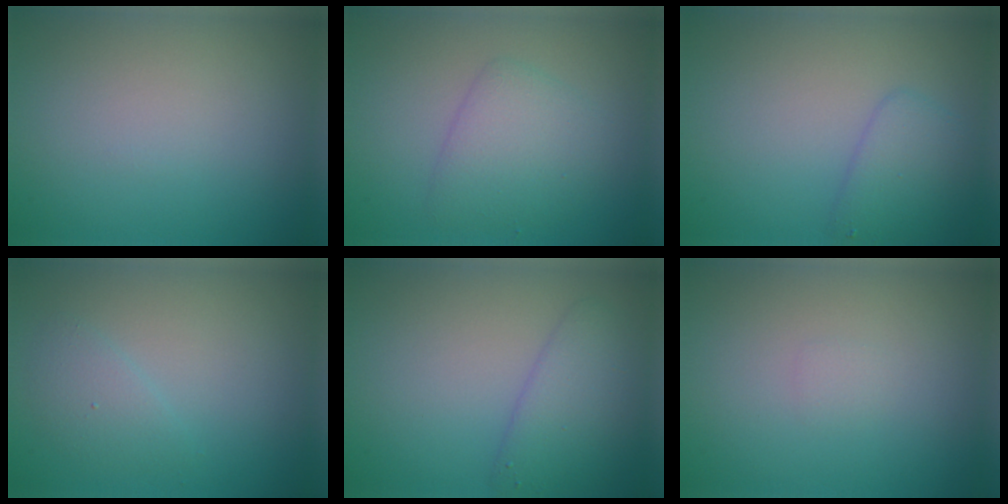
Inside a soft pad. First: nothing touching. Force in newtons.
{"total": 3.4, "press": 3.4, "slide": 0.1}
{"total": 2.6, "press": 2.5, "slide": 0.2}
{"total": 1.7, "press": 1.7, "slide": 0.2}
{"total": 3.4, "press": 3.4, "slide": 0.2}
{"total": 0.5, "press": 0.5, "slide": 0.0}